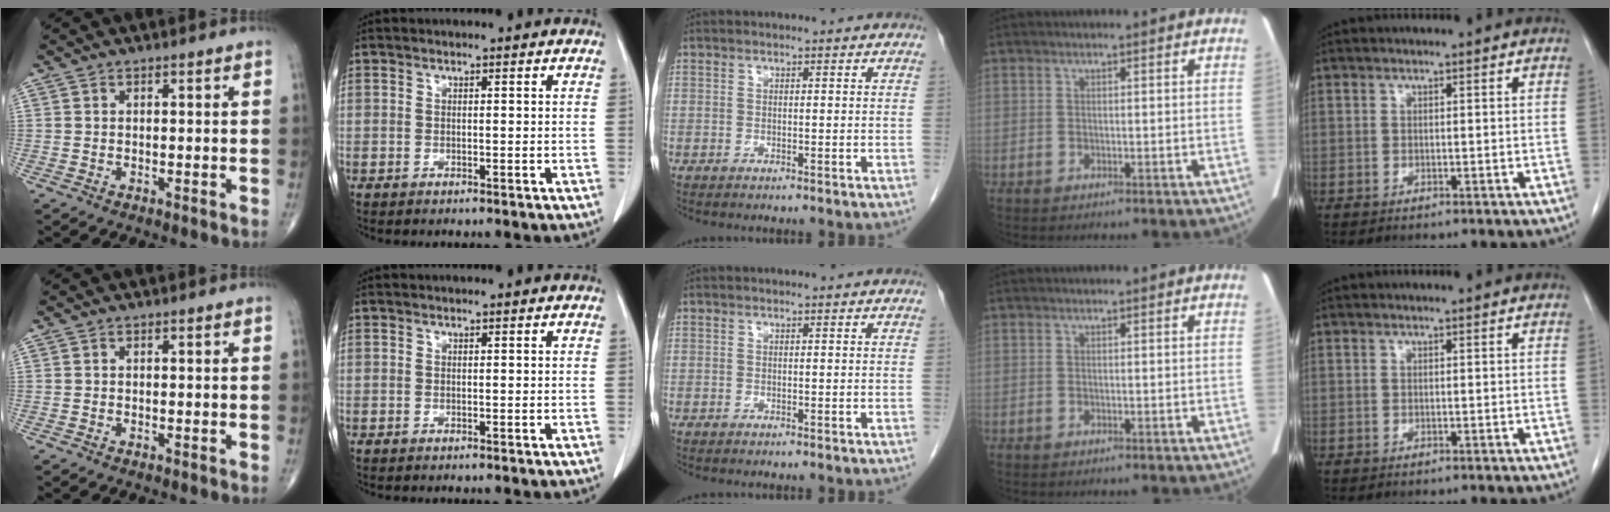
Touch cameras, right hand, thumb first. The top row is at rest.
{}